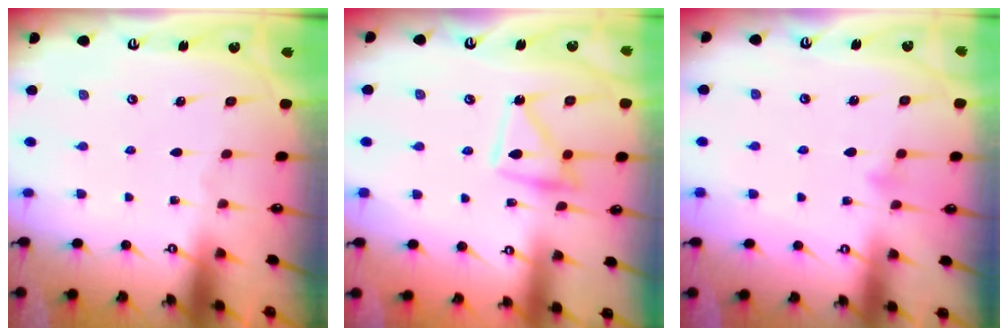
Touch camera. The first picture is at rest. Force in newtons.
{"total": 11.6, "press": 11.5, "slide": 1.0}
{"total": 4.3, "press": 4.2, "slide": 0.5}